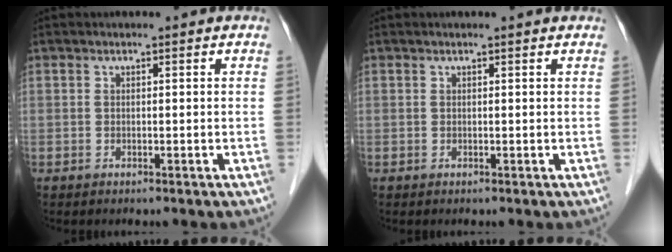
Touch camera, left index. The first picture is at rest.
{"total": 0.9, "force": [0.8, -0.1, 0.3], "torque": [-0.011, 0.003, 0.009]}